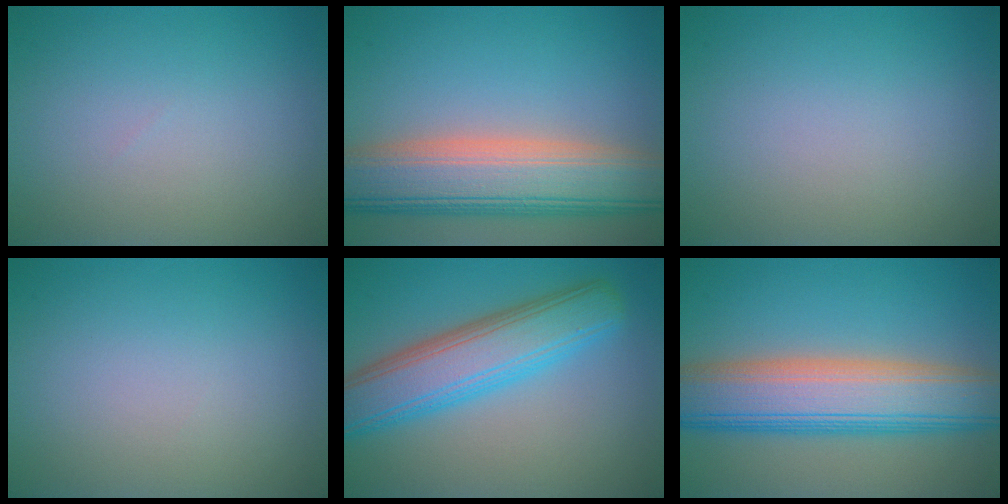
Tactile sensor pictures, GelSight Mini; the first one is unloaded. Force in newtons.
{"total": 10.3, "press": 10.2, "slide": 1.2}
{"total": 0.0}
{"total": 0.0}
{"total": 7.7, "press": 7.7, "slide": 0.4}
{"total": 10.1, "press": 10.1, "slide": 0.4}